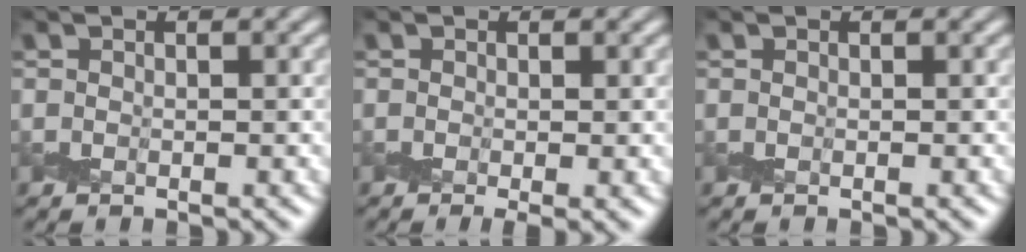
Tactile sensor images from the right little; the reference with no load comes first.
{"total": 1.4, "force": [-0.3, 0.6, 1.3], "torque": [-0.026, -0.007, -0.007]}
{"total": 0.0}